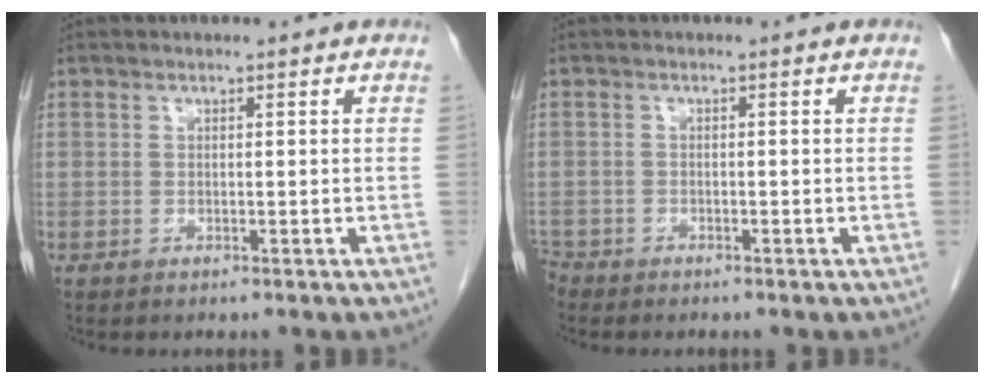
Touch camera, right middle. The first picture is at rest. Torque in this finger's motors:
{"motor_torque": [0.04, -0.01, 0.03, -0.03]}